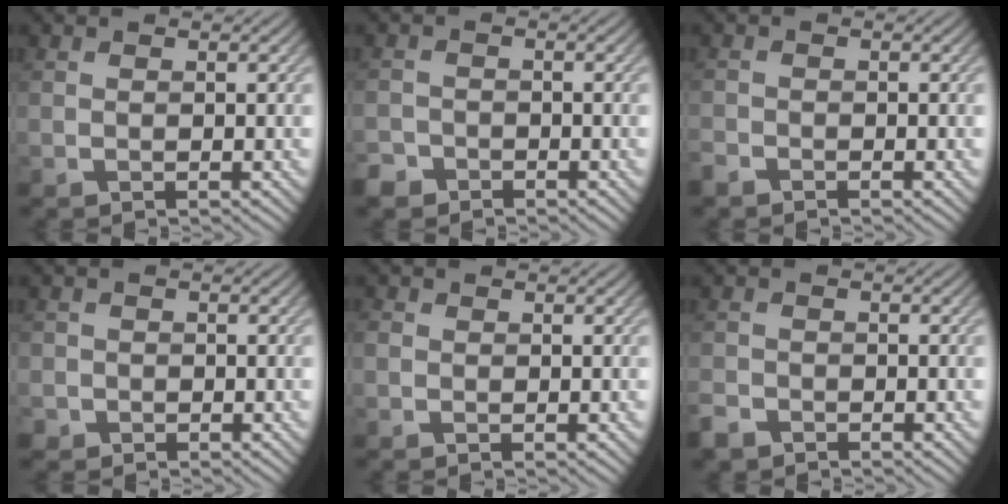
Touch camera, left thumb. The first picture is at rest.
{"total": 2.5, "force": [-2.0, 1.4, 0.4], "torque": [-0.006, -0.002, -0.047]}
{"total": 1.5, "force": [-1.4, 0.5, 0.3], "torque": [-0.010, -0.006, -0.034]}
{"total": 1.8, "force": [-0.8, 1.6, 0.0], "torque": [0.011, -0.001, -0.020]}
{"total": 1.1, "force": [-0.3, 0.9, 0.4], "torque": [-0.006, -0.003, -0.009]}
{"total": 2.3, "force": [-2.0, 1.0, 0.6], "torque": [-0.015, -0.008, -0.046]}